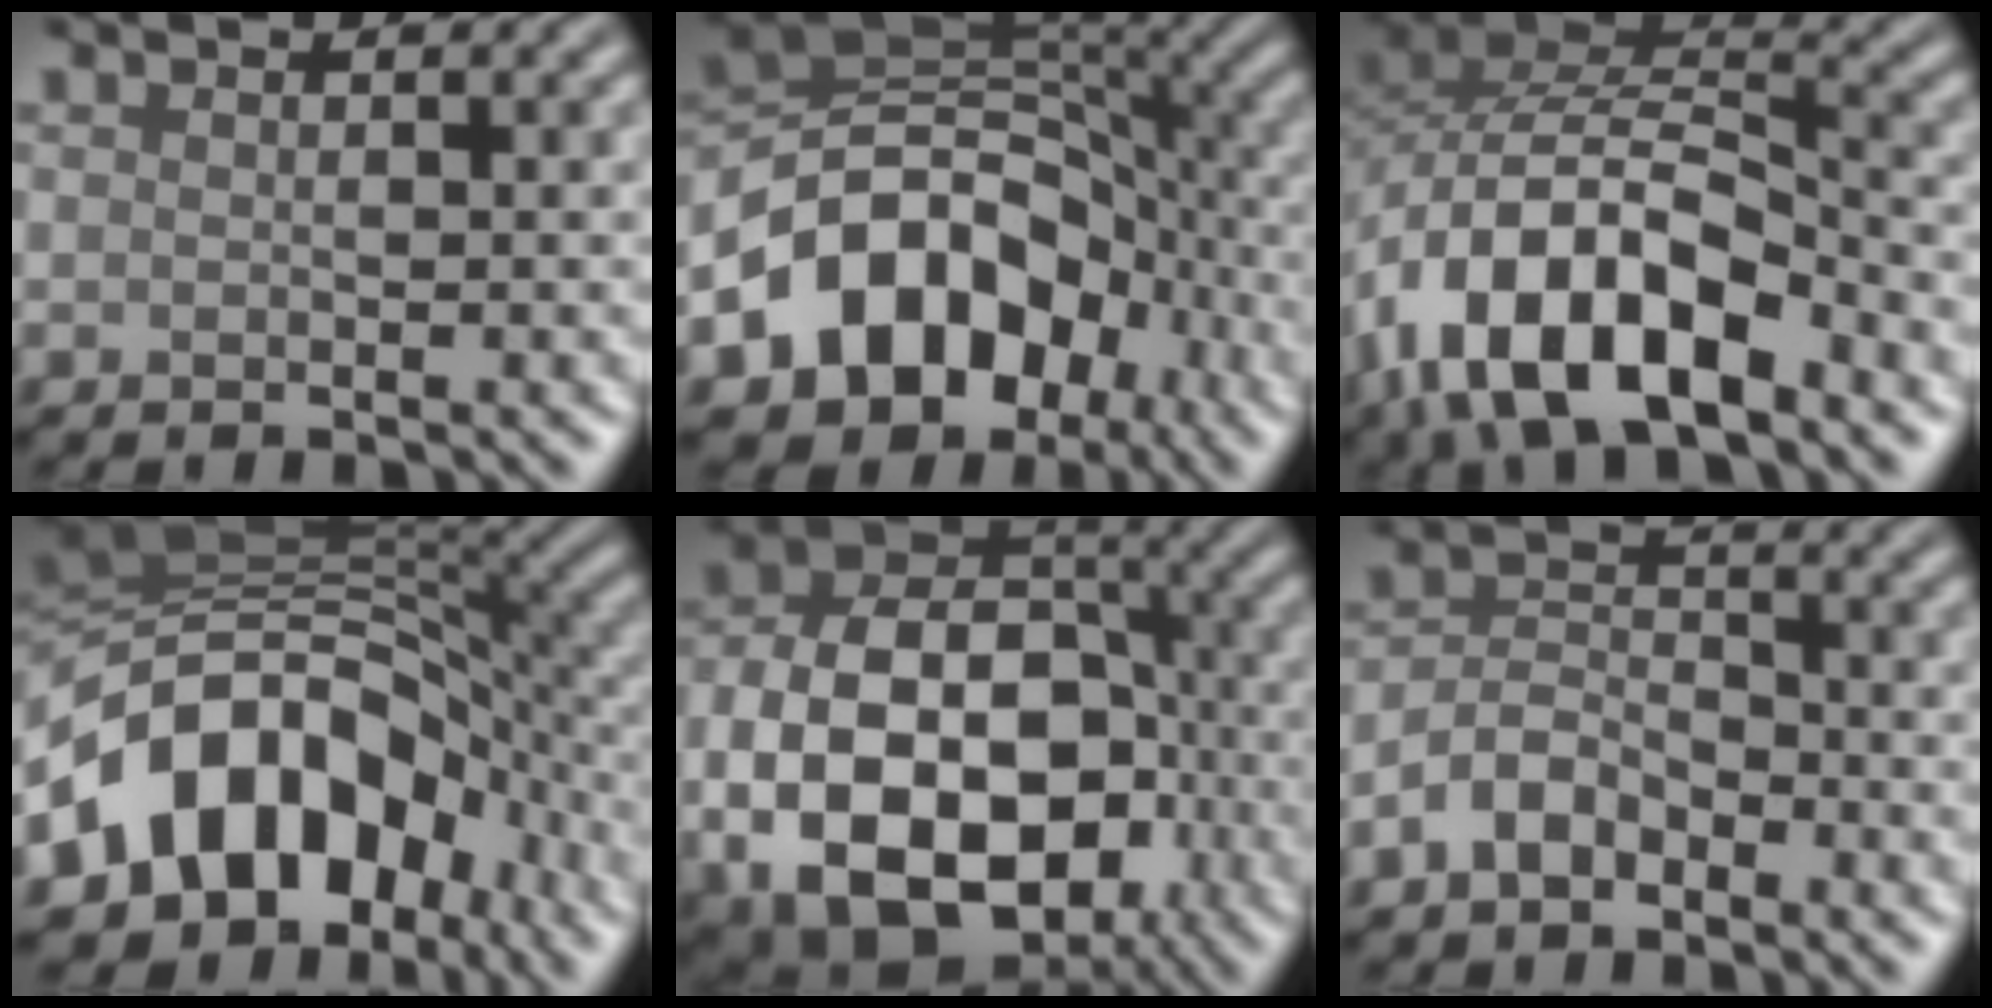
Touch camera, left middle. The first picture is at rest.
{"total": 10.7, "force": [-4.7, 8.0, 5.3], "torque": [-0.081, 0.012, -0.093]}
{"total": 11.8, "force": [-6.0, 6.0, 8.2], "torque": [-0.149, 0.000, -0.116]}
{"total": 12.9, "force": [-5.7, 8.7, 7.6], "torque": [-0.119, 0.020, -0.124]}
{"total": 15.5, "force": [-4.7, 10.8, 10.1], "torque": [-0.172, -0.026, -0.073]}
{"total": 3.5, "force": [-2.2, 1.9, 1.9], "torque": [-0.034, 0.009, -0.050]}